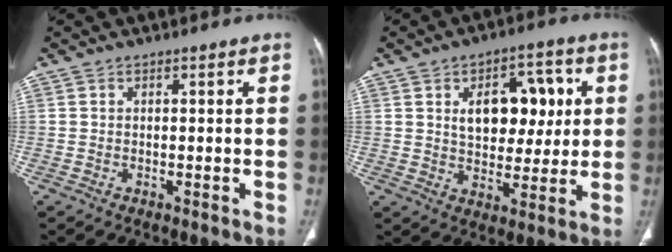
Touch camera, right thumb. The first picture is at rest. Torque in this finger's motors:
{"motor_torque": [0.02, 0.03, 0.45, 0.11, 0.05]}